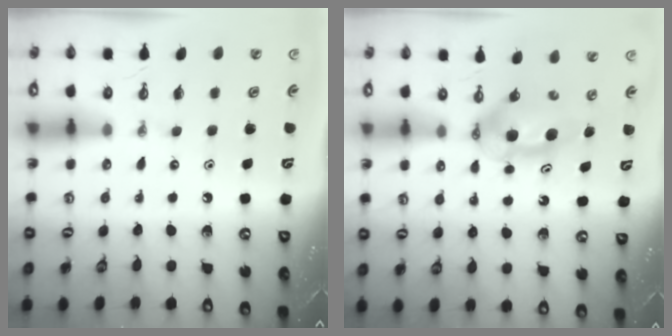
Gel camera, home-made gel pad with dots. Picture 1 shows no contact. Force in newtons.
{"total": 6.6, "press": 6.0, "slide": 2.8}